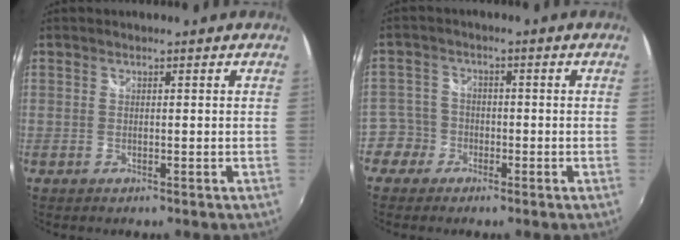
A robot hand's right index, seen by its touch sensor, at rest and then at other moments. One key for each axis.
{"total": 4.9, "fx": -2.7, "fy": 4.1, "fz": 0.0, "tx": 0.002, "ty": 0.016, "tz": -0.059}